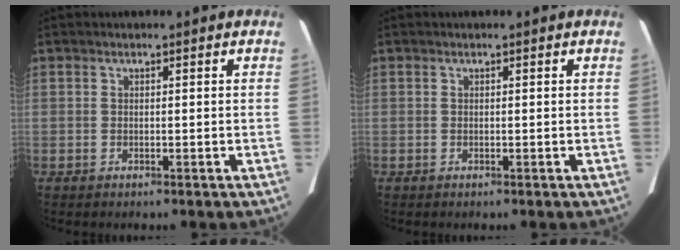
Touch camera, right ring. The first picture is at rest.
{"total": 0.0}